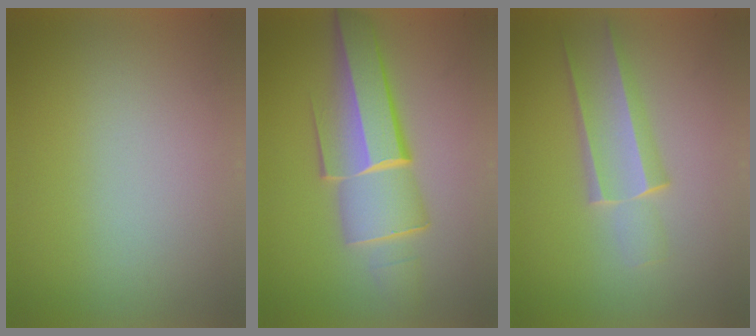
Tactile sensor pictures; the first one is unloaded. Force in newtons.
{"total": 5.7}
{"total": 2.2}